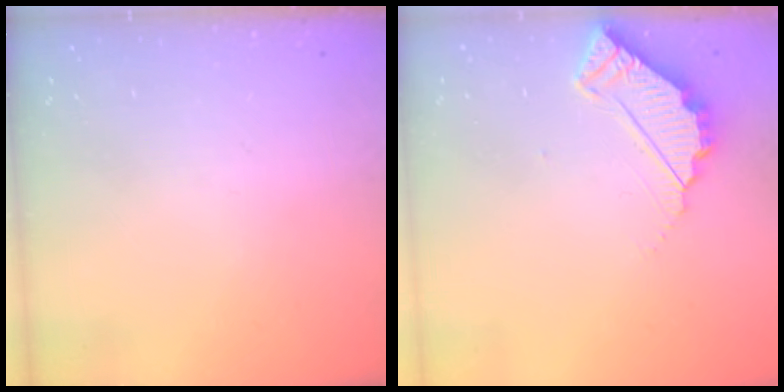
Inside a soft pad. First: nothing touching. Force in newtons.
{"total": 4.7, "press": 4.7, "slide": 0.4}